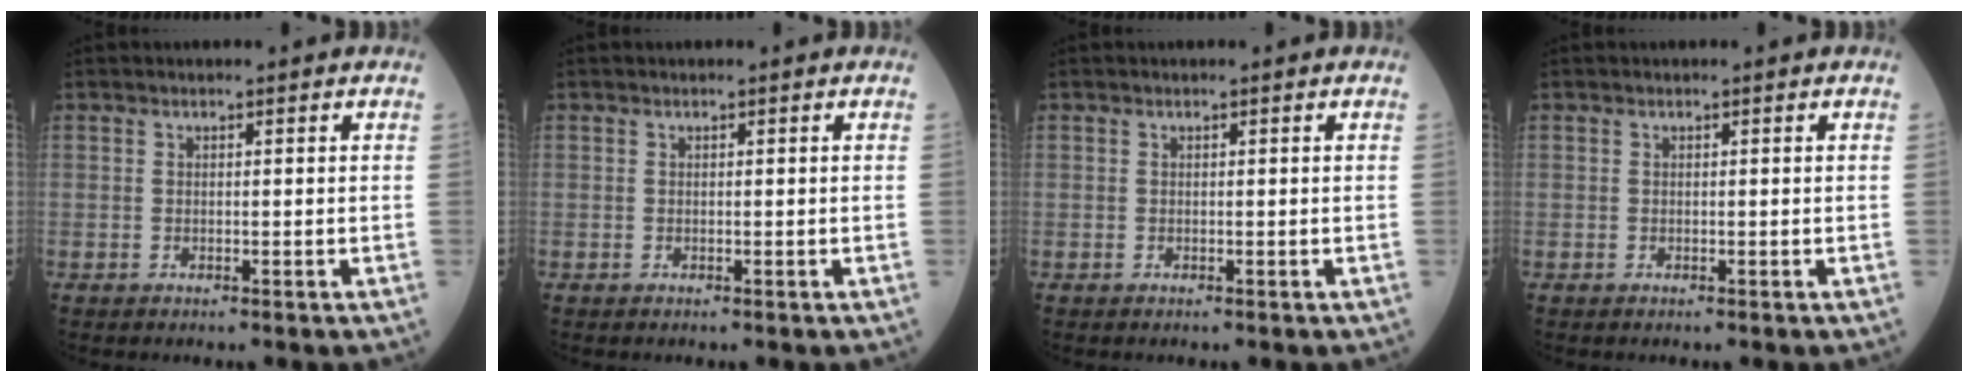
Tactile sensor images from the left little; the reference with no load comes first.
{"total": 0.0}
{"total": 0.0}
{"total": 0.0}